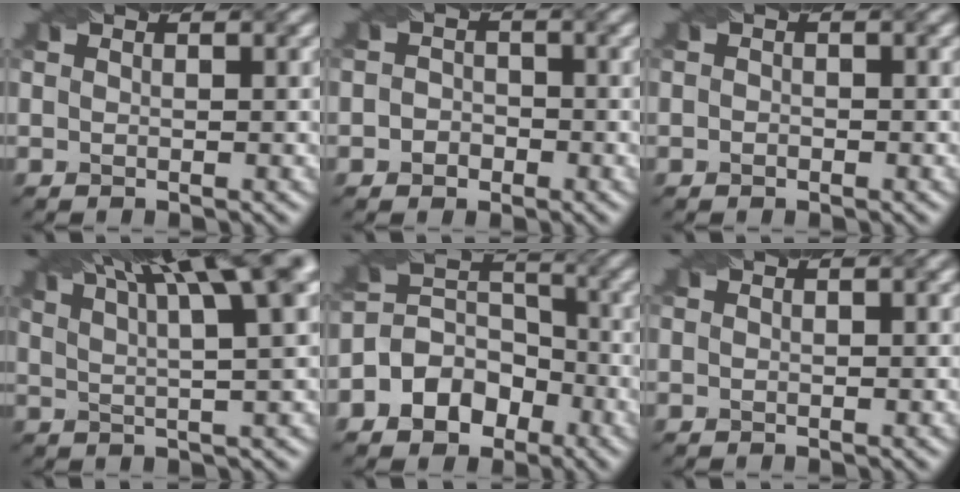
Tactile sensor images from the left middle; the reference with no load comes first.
{"total": 1.7, "force": [-0.6, 1.5, 0.5], "torque": [0.005, -0.002, -0.017]}
{"total": 0.6, "force": [-0.3, 0.5, 0.3], "torque": [-0.006, -0.004, -0.007]}
{"total": 12.9, "force": [7.6, 3.4, 9.9], "torque": [-0.115, 0.041, 0.092]}
{"total": 6.1, "force": [-3.0, 4.6, 2.5], "torque": [-0.032, 0.010, -0.064]}
{"total": 0.0}